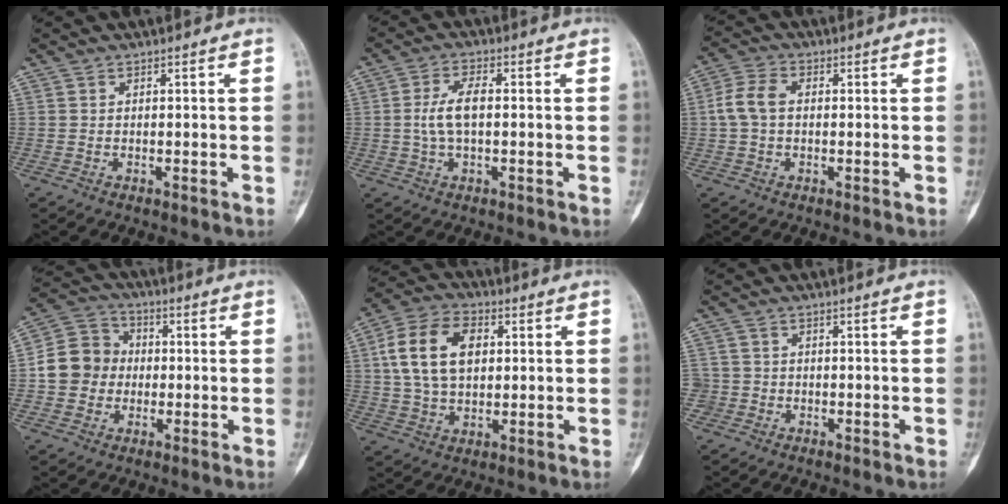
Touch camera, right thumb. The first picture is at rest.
{"total": 5.9, "force": [0.0, 2.6, 5.3], "torque": [-0.114, 0.013, -0.002]}
{"total": 5.7, "force": [0.2, 3.8, 4.2], "torque": [-0.093, 0.017, -0.003]}
{"total": 10.2, "force": [-0.6, 9.2, 4.3], "torque": [-0.054, 0.027, -0.022]}
{"total": 14.2, "force": [3.0, 9.3, 10.3], "torque": [-0.175, 0.010, 0.051]}
{"total": 2.7, "force": [-0.9, 2.6, -0.2], "torque": [0.022, 0.012, -0.022]}